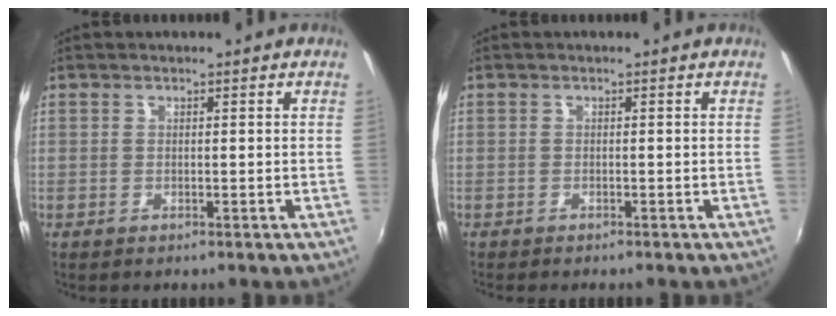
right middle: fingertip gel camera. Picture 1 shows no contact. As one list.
[{"total": 1.0, "force": [-0.9, 0.0, 0.3], "torque": [-0.008, -0.007, -0.016]}]